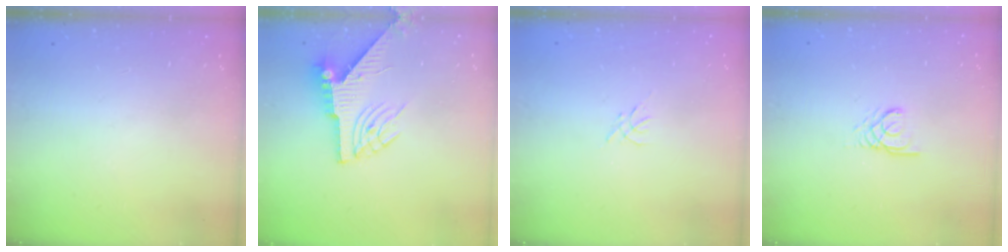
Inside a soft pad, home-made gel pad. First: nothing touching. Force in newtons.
{"total": 6.1, "press": 6.0, "slide": 0.7}
{"total": 0.0}
{"total": 2.4, "press": 2.4, "slide": 0.1}